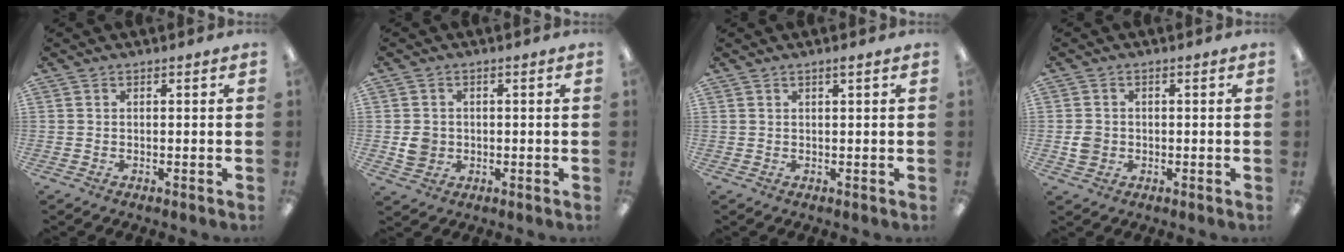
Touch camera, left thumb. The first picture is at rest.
{"total": 3.9, "force": [-0.3, 3.6, 1.4], "torque": [-0.009, 0.000, -0.007]}
{"total": 1.1, "force": [0.7, 0.1, 0.8], "torque": [-0.016, 0.001, 0.012]}
{"total": 3.3, "force": [-0.5, 2.9, 1.4], "torque": [-0.015, 0.001, -0.010]}